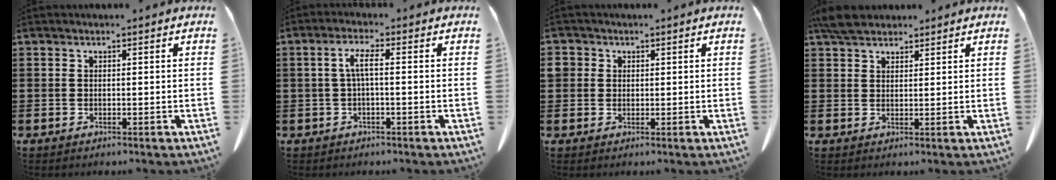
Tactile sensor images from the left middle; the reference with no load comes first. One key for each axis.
{"total": 3.3, "fx": -0.1, "fy": 0.6, "fz": 3.2, "tx": -0.061, "ty": 0.006, "tz": -0.005}
{"total": 1.6, "fx": 0.7, "fy": 1.5, "fz": 0.3, "tx": -0.014, "ty": 0.006, "tz": 0.014}
{"total": 4.4, "fx": 3.7, "fy": 1.5, "fz": 1.8, "tx": -0.037, "ty": -0.004, "tz": 0.070}